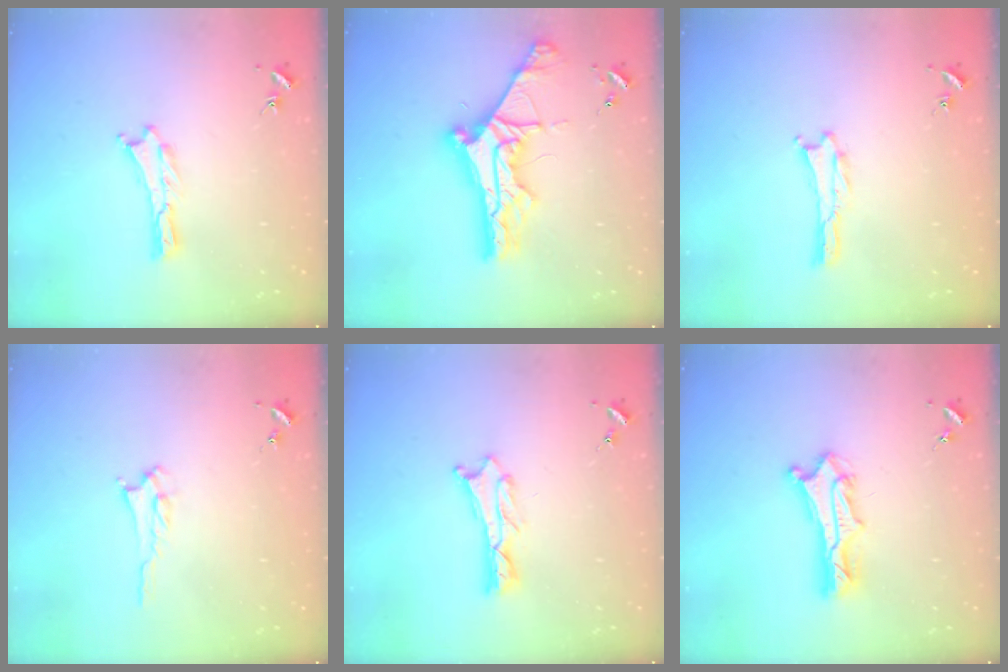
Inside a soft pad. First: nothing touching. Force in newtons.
{"total": 10.1, "press": 10.0, "slide": 1.1}
{"total": 0.0}
{"total": 2.2, "press": 2.2, "slide": 0.3}
{"total": 1.1, "press": 1.0, "slide": 0.2}
{"total": 4.7, "press": 4.6, "slide": 0.3}